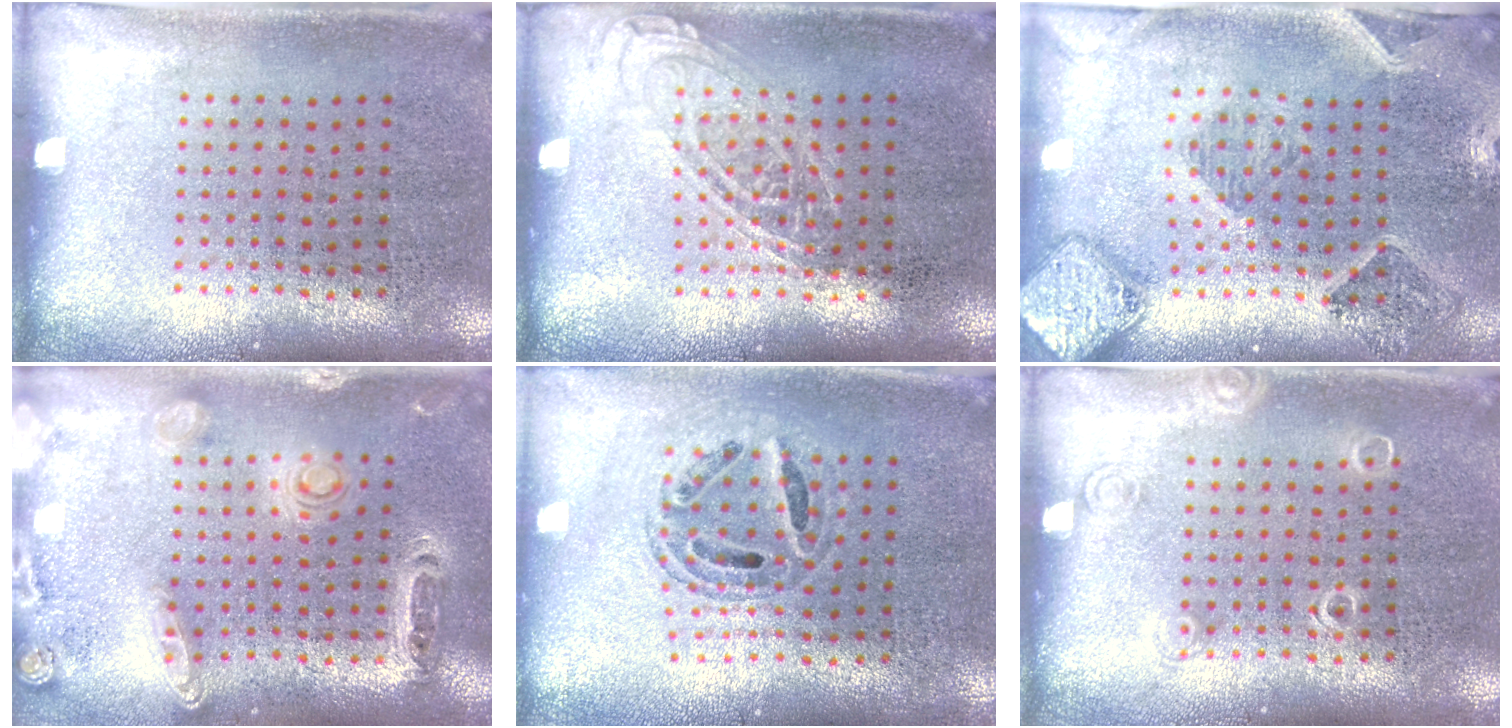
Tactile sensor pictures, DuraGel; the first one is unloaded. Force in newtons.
{"total": 0.8, "press": 0.8, "slide": 0.1}
{"total": 1.6, "press": 1.6, "slide": 0.4}
{"total": 1.4, "press": 1.4, "slide": 0.3}
{"total": 0.6, "press": 0.6, "slide": 0.2}
{"total": 1.0, "press": 1.0, "slide": 0.2}